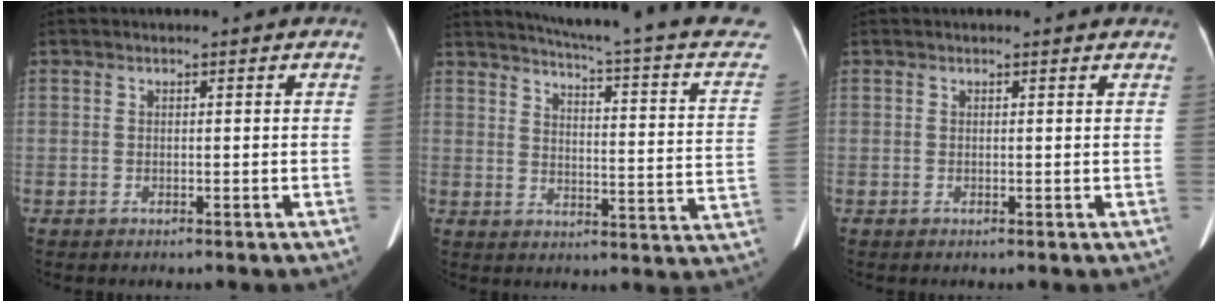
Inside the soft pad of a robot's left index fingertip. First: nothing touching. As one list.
[{"total": 20.6, "force": [17.5, 1.0, 10.7], "torque": [-0.151, -0.060, 0.196]}, {"total": 1.6, "force": [1.6, 0.1, 0.3], "torque": [-0.012, 0.002, 0.009]}]